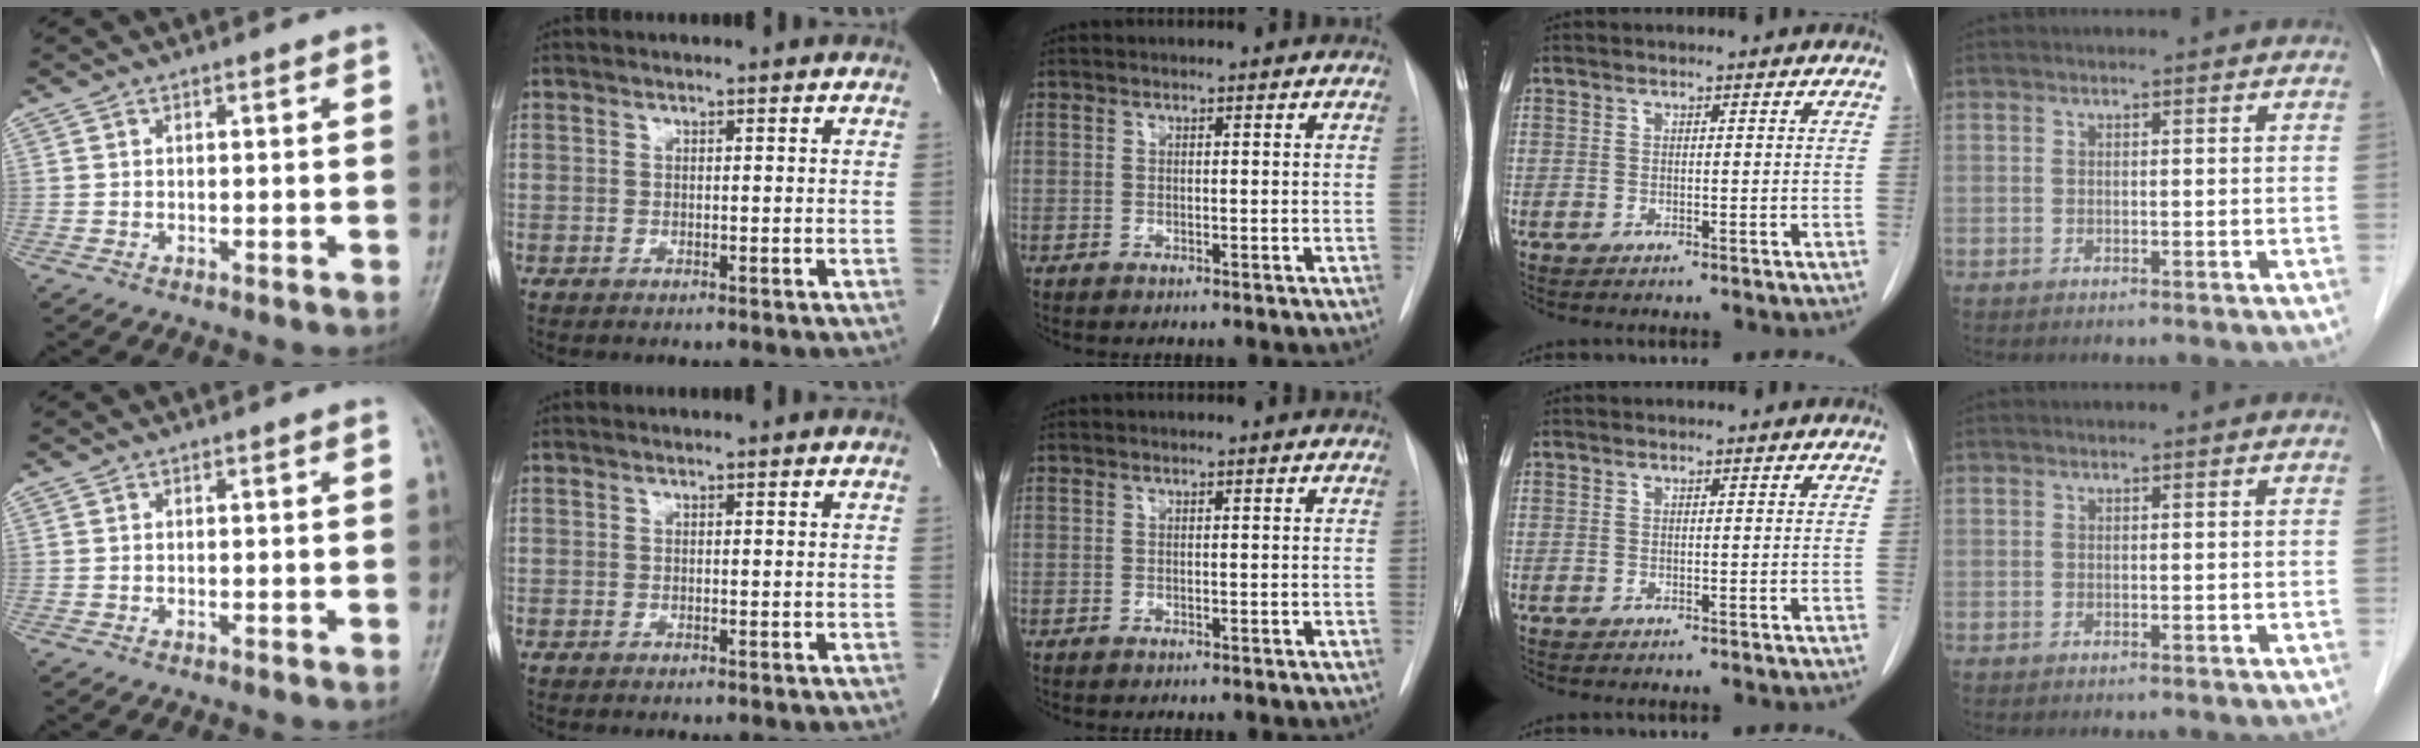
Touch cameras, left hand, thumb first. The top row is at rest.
{}